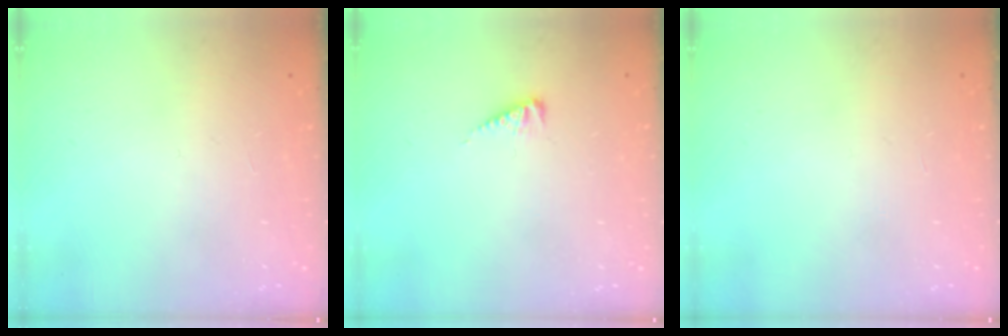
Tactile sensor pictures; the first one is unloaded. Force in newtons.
{"total": 2.9, "press": 2.9, "slide": 0.2}
{"total": 0.0}